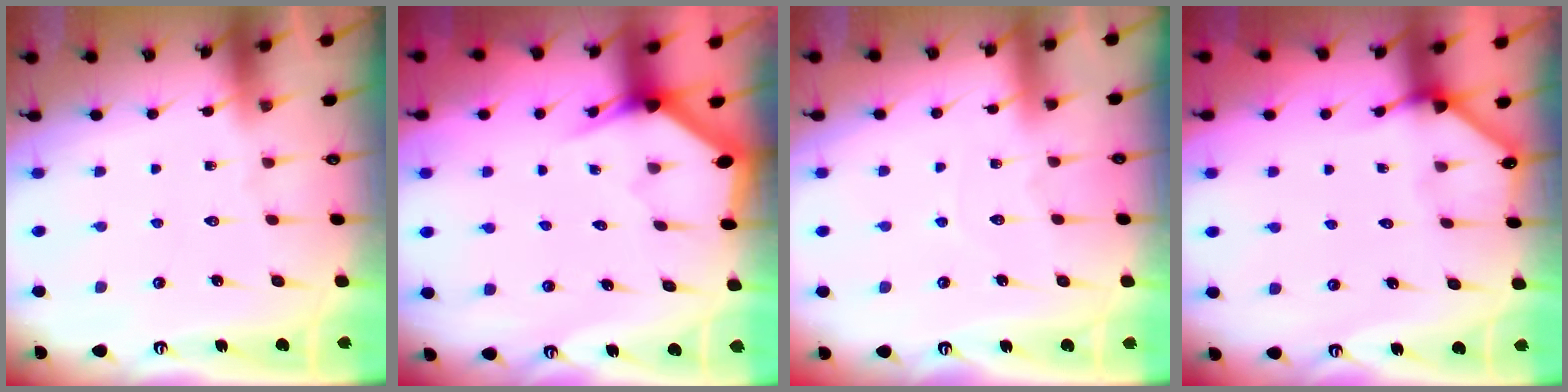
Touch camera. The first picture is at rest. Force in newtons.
{"total": 3.0, "press": 3.0, "slide": 0.1}
{"total": 3.0, "press": 2.9, "slide": 0.4}
{"total": 2.4, "press": 2.4, "slide": 0.2}